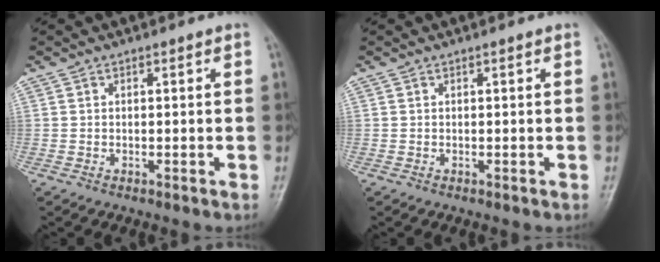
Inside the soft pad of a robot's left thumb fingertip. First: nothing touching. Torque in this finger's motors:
{"motor_torque": [-0.30, 0.30, -0.19, 0.18, -0.05]}